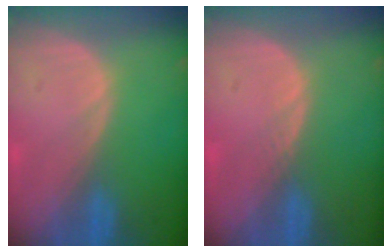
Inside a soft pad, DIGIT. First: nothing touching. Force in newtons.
{"total": 0.7, "press": 0.6, "slide": 0.3}